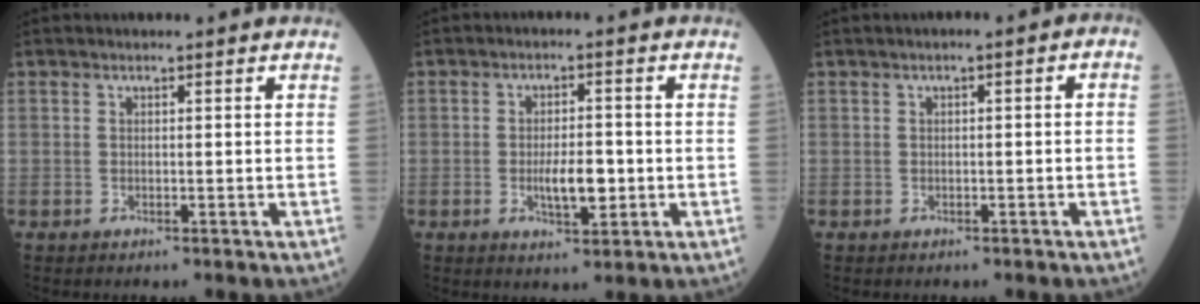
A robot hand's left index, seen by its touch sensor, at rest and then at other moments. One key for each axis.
{"total": 5.1, "fx": -1.1, "fy": 1.9, "fz": 4.6, "tx": -0.079, "ty": -0.003, "tz": -0.018}
{"total": 1.7, "fx": -0.5, "fy": 0.8, "fz": 1.4, "tx": -0.015, "ty": 0.006, "tz": -0.011}